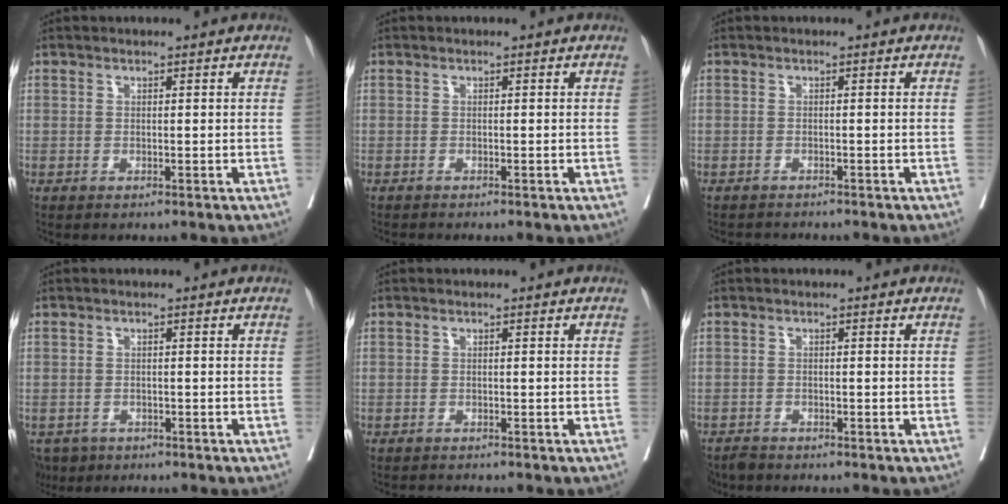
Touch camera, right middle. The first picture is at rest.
{"total": 0.9, "force": [-0.9, -0.2, 0.1], "torque": [-0.002, -0.001, -0.016]}
{"total": 2.2, "force": [-2.2, 0.2, 0.1], "torque": [-0.001, -0.008, -0.034]}
{"total": 3.5, "force": [-2.6, 2.3, 0.4], "torque": [-0.001, 0.000, -0.042]}
{"total": 1.4, "force": [-1.4, 0.0, 0.1], "torque": [-0.003, -0.005, -0.021]}
{"total": 3.0, "force": [-2.8, 0.9, -0.1], "torque": [0.005, -0.007, -0.051]}